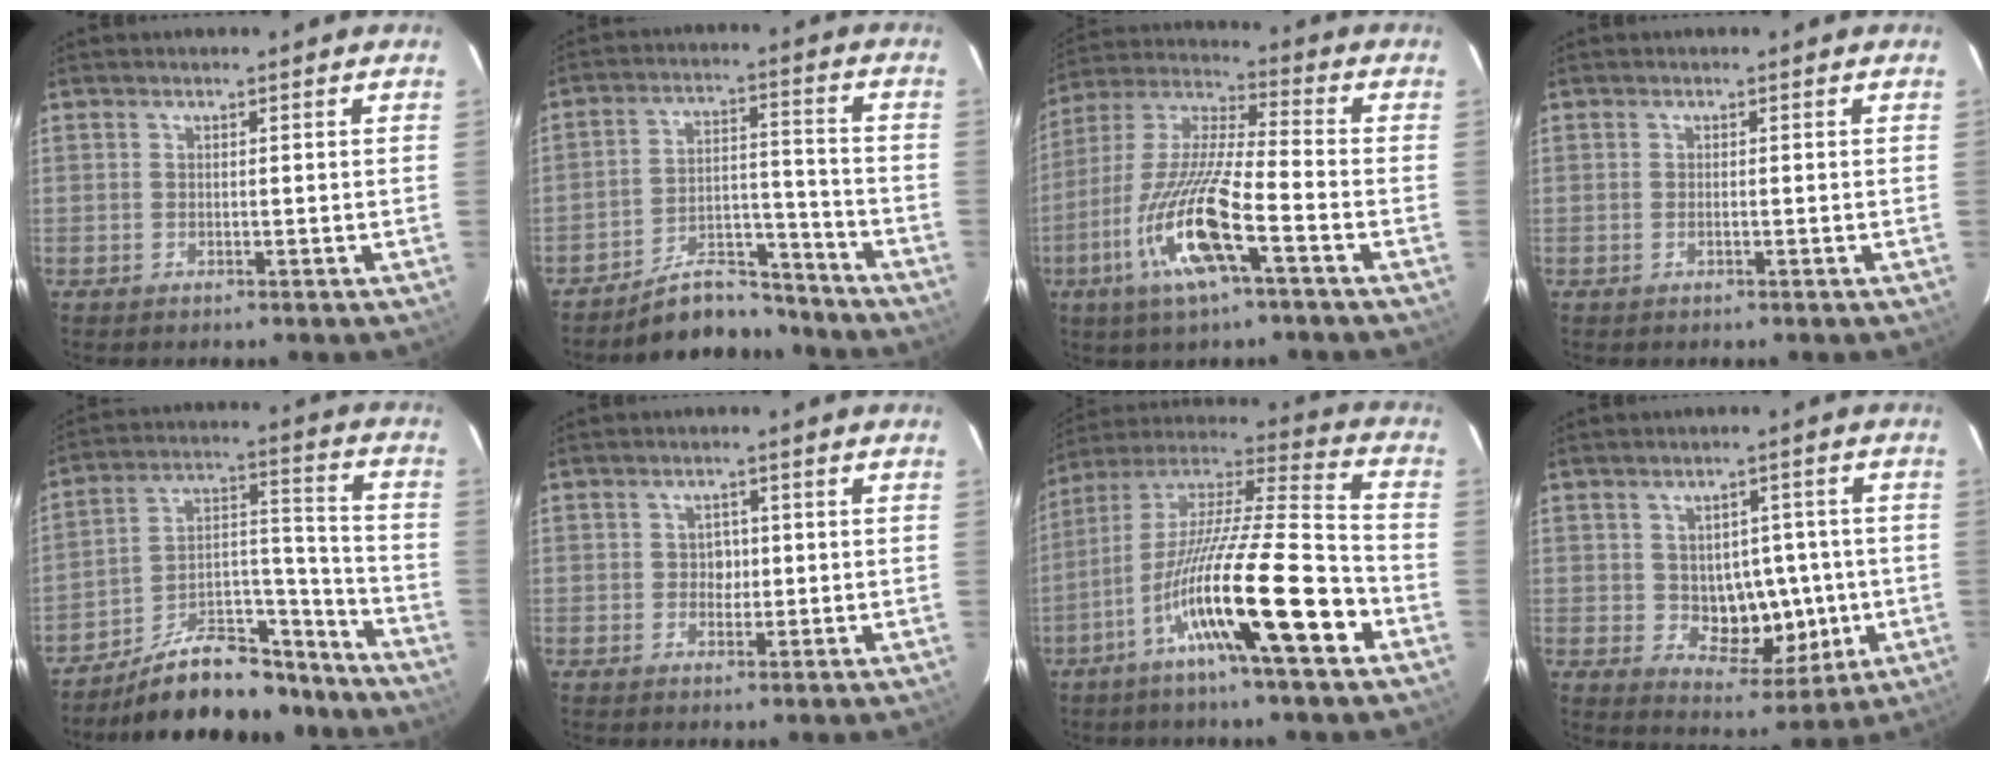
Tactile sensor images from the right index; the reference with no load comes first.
{"total": 9.9, "force": [-9.1, 3.2, 2.4], "torque": [-0.032, 0.040, -0.154]}
{"total": 16.7, "force": [-6.9, 2.4, 15.0], "torque": [-0.317, -0.014, -0.130]}
{"total": 0.7, "force": [-0.2, 0.3, 0.6], "torque": [-0.016, 0.000, -0.004]}
{"total": 18.4, "force": [-16.1, 5.5, 7.1], "torque": [-0.122, 0.035, -0.267]}
{"total": 2.9, "force": [0.0, 2.2, 1.9], "torque": [-0.034, 0.010, 0.003]}
{"total": 21.1, "force": [-9.0, 1.6, 19.0], "torque": [-0.353, -0.017, -0.162]}
{"total": 10.2, "force": [-0.7, 6.6, 7.8], "torque": [-0.107, 0.014, 0.007]}